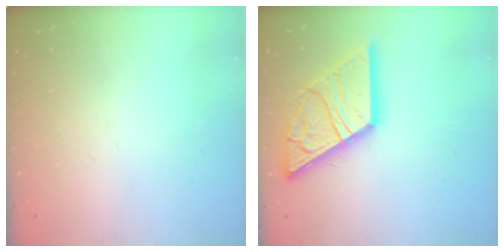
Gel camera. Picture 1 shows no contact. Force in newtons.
{"total": 21.9, "press": 21.7, "slide": 2.4}